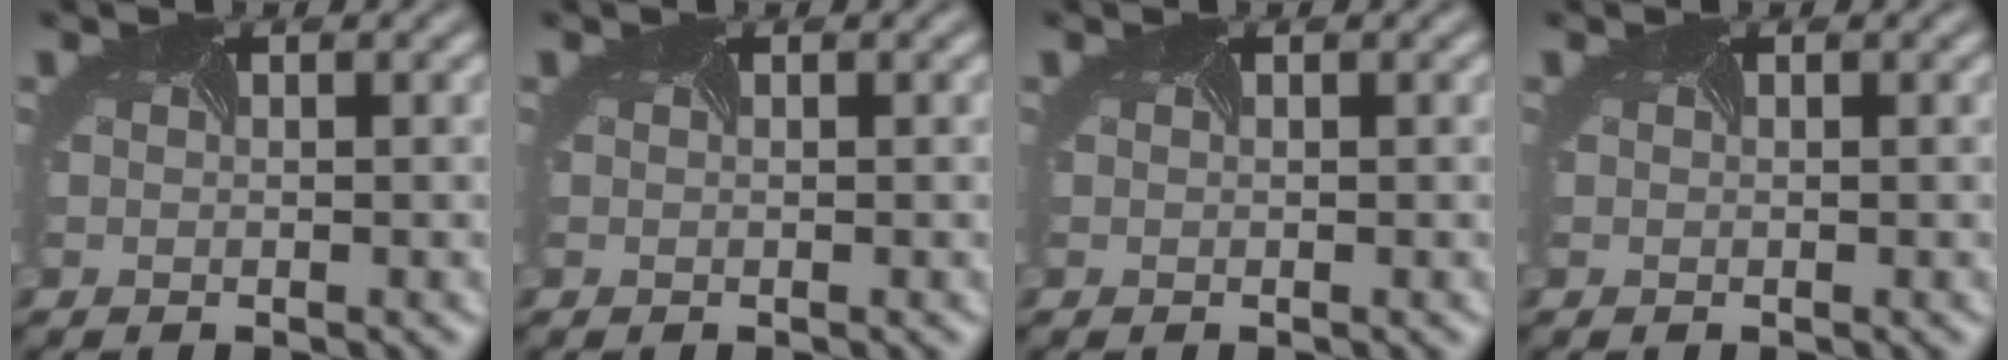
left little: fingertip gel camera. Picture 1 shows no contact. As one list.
[{"total": 0.0}, {"total": 0.0}, {"total": 0.0}]